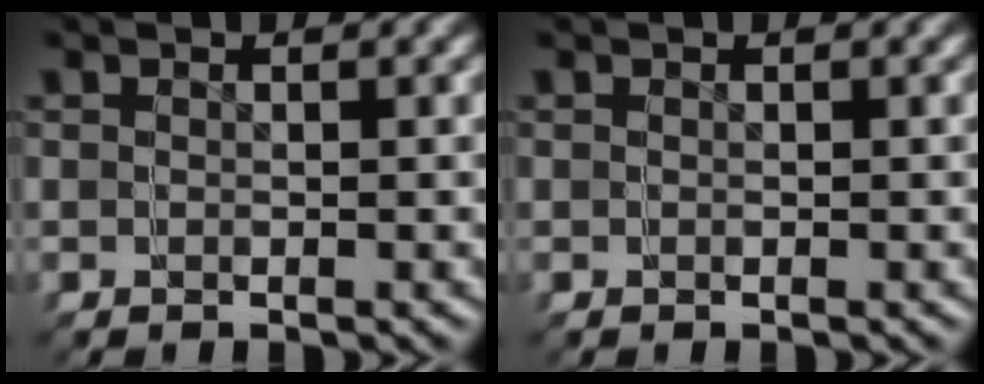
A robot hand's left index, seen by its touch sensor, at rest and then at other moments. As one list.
[{"total": 0.0}]